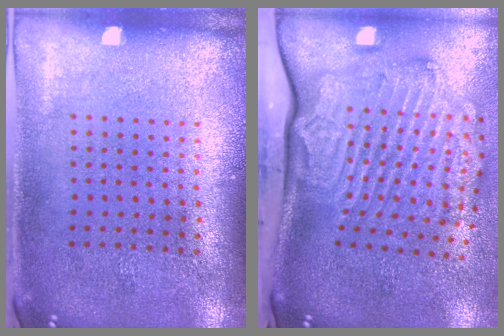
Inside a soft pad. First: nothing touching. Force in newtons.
{"total": 3.6, "press": 2.4, "slide": 2.6}